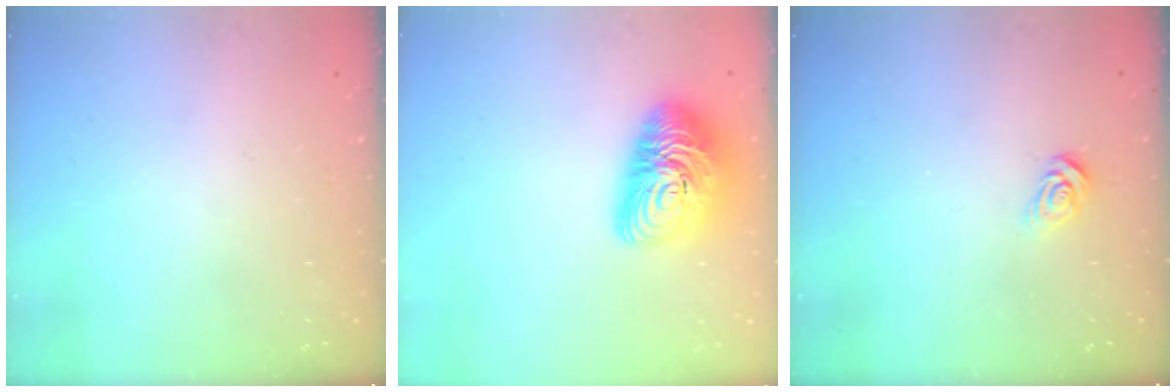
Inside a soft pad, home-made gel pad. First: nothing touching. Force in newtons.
{"total": 15.1, "press": 15.1, "slide": 1.1}
{"total": 4.2, "press": 4.2, "slide": 0.4}